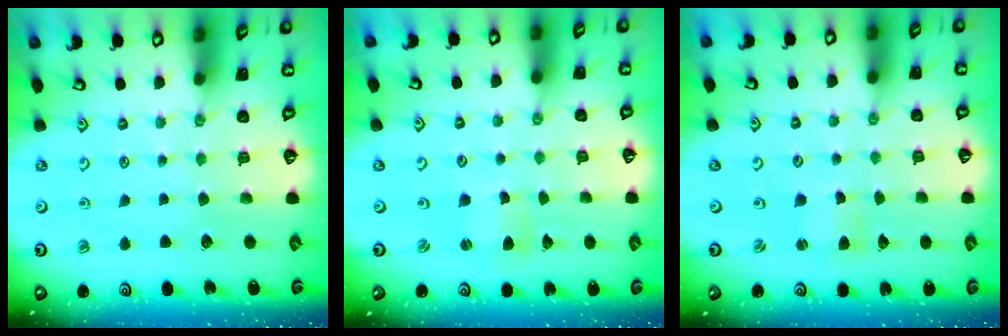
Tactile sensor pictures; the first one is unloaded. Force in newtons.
{"total": 1.8, "press": 1.8, "slide": 0.2}
{"total": 2.2, "press": 2.2, "slide": 0.3}